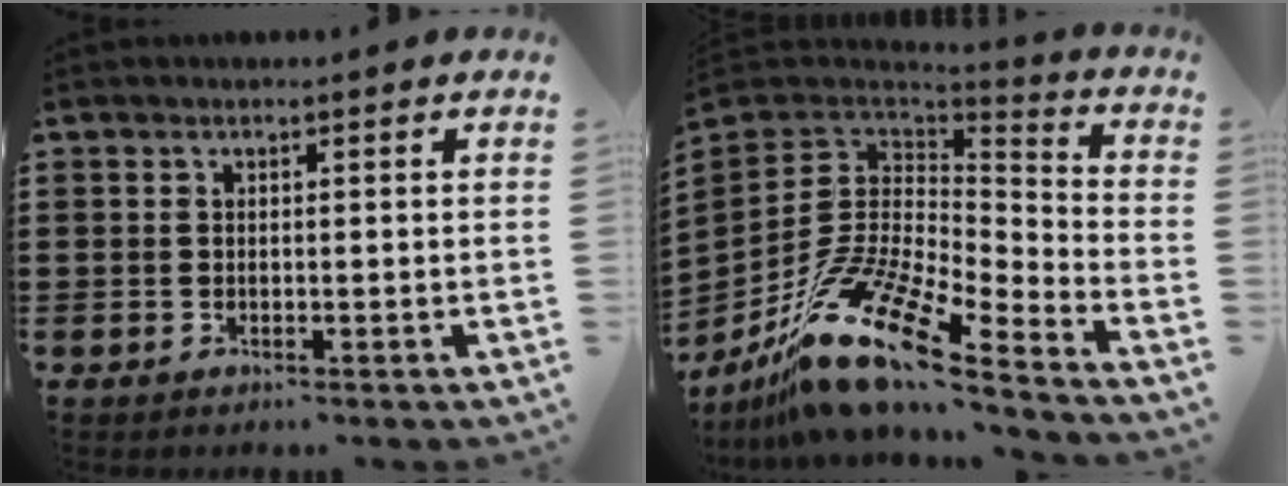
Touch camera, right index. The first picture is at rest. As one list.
[{"total": 17.0, "force": [-11.4, 4.7, 11.7], "torque": [-0.249, 0.025, -0.211]}]